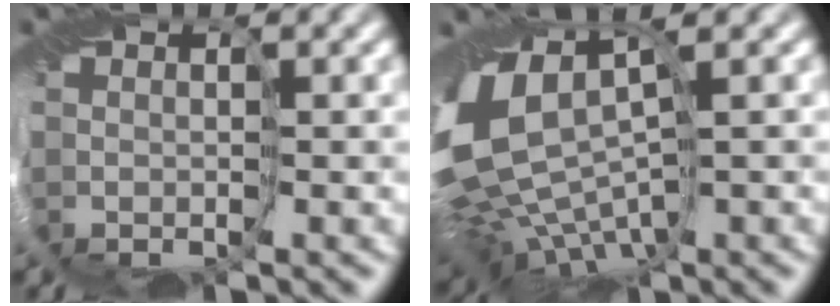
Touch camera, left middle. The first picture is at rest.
{"total": 13.0, "force": [-0.5, 7.7, 10.5], "torque": [-0.194, -0.014, 0.023]}